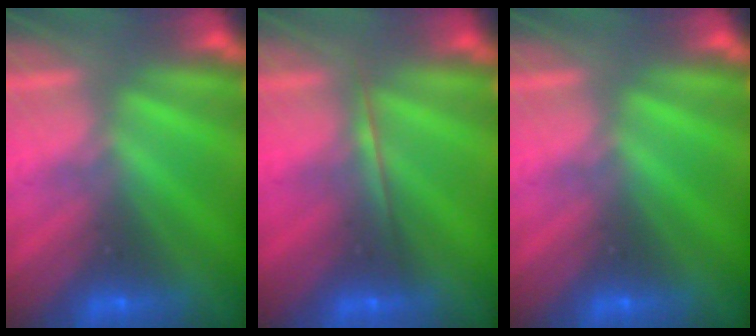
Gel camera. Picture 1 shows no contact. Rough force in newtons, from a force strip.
{"total": 1.7}
{"total": 0.0}